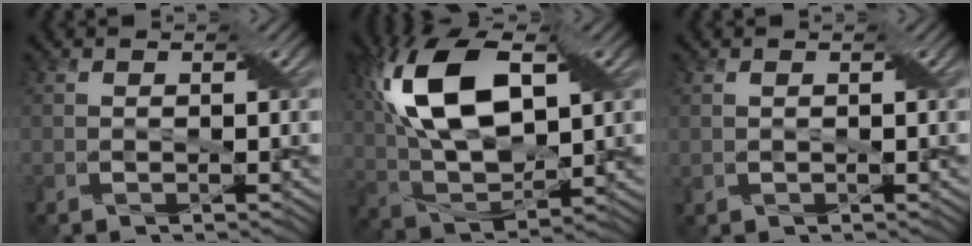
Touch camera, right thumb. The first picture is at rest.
{"total": 15.4, "force": [4.8, 8.1, 12.2], "torque": [-0.266, 0.022, 0.084]}
{"total": 0.6, "force": [0.2, 0.4, 0.3], "torque": [-0.010, 0.000, 0.004]}